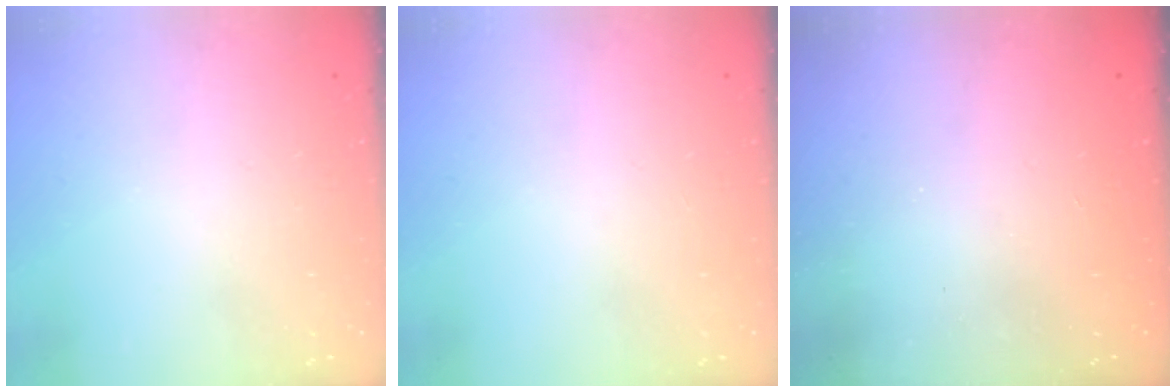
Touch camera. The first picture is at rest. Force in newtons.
{"total": 0.0}
{"total": 2.4, "press": 2.3, "slide": 0.8}